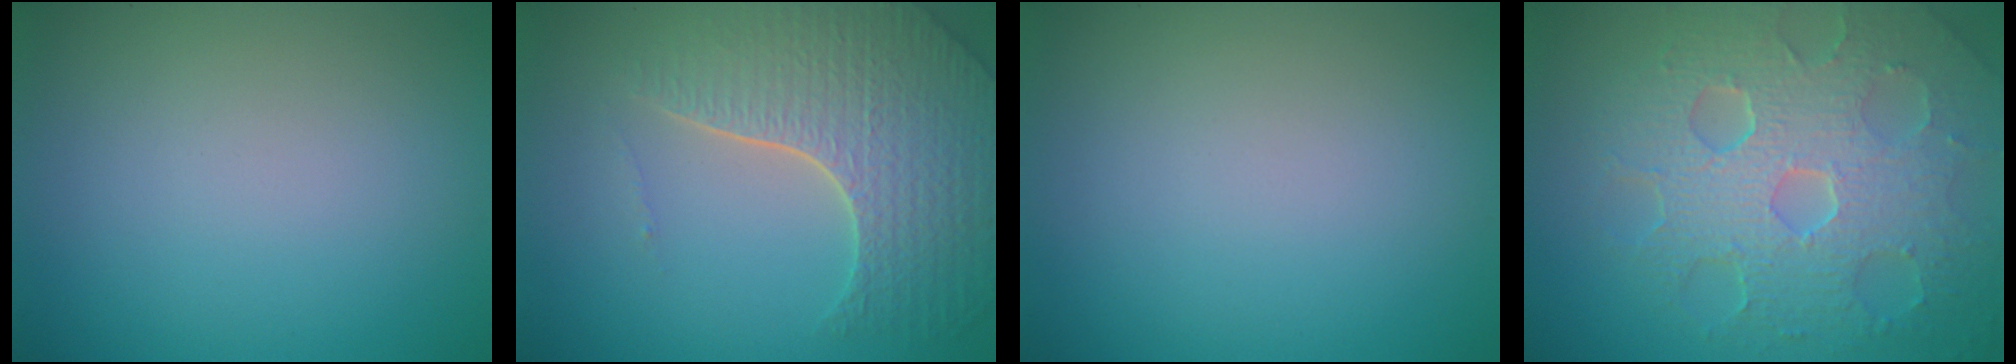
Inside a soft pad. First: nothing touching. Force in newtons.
{"total": 6.8, "press": 5.2, "slide": 4.4}
{"total": 0.0}
{"total": 8.7, "press": 5.9, "slide": 6.5}